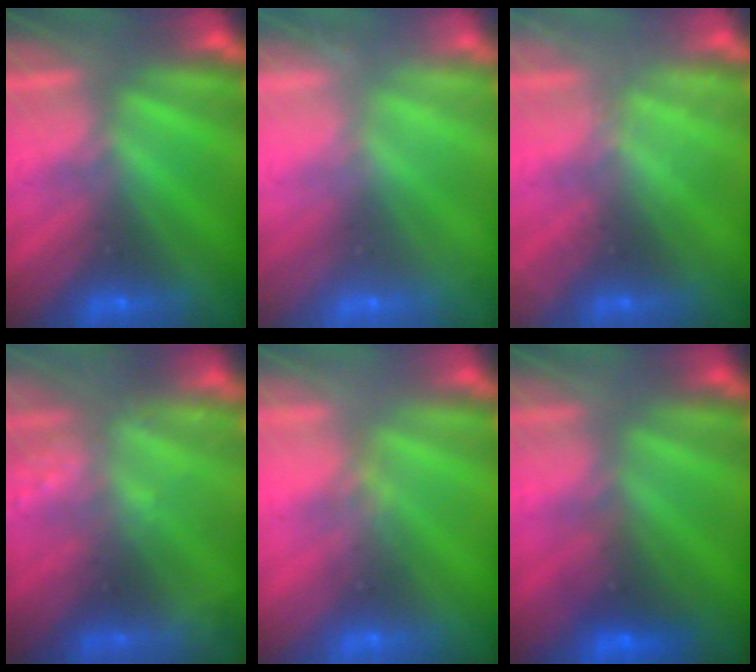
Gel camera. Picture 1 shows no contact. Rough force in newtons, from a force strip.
{"total": 2.4}
{"total": 2.2}
{"total": 2.2}
{"total": 4.8}
{"total": 6.9}